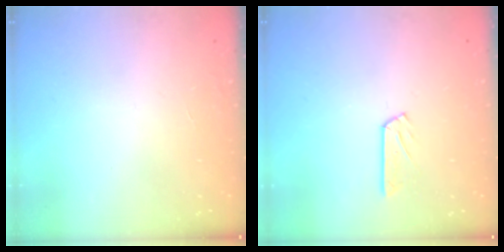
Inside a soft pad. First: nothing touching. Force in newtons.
{"total": 4.3, "press": 4.3, "slide": 0.3}